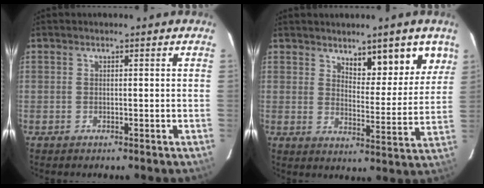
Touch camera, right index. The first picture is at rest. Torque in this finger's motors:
{"motor_torque": [0.35, 0.33, 0.11, 0.06]}